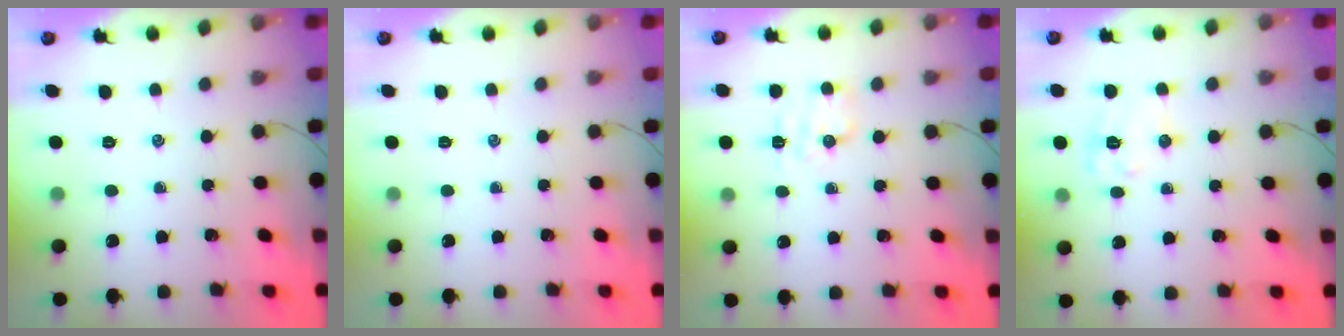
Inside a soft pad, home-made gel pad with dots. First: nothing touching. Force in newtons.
{"total": 0.0}
{"total": 5.3, "press": 5.2, "slide": 1.2}
{"total": 8.9, "press": 8.9, "slide": 0.6}